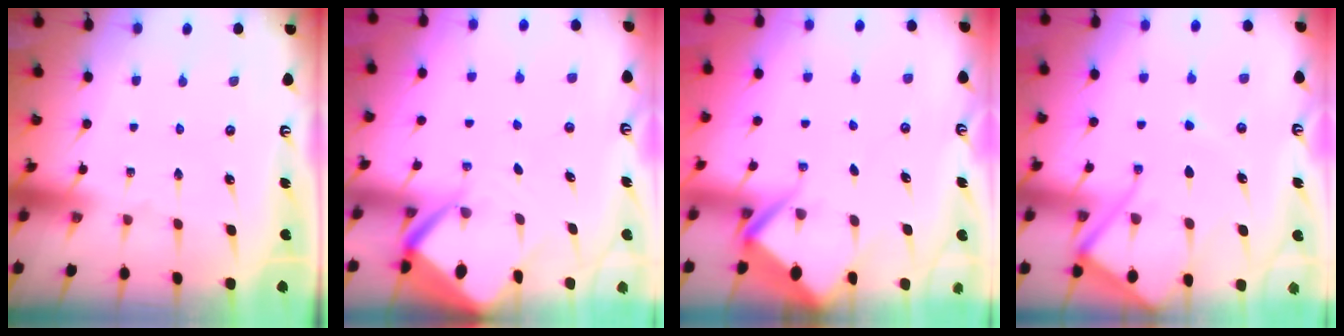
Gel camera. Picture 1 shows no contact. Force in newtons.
{"total": 5.9, "press": 5.9, "slide": 0.5}
{"total": 5.4, "press": 5.4, "slide": 0.4}
{"total": 10.4, "press": 10.3, "slide": 1.2}